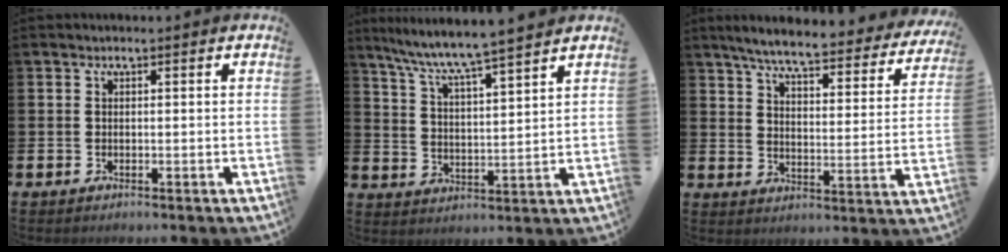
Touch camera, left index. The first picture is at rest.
{"total": 7.2, "force": [6.8, -0.5, 2.3], "torque": [-0.075, -0.045, 0.117]}
{"total": 6.4, "force": [5.8, 0.4, 2.6], "torque": [-0.073, -0.044, 0.093]}